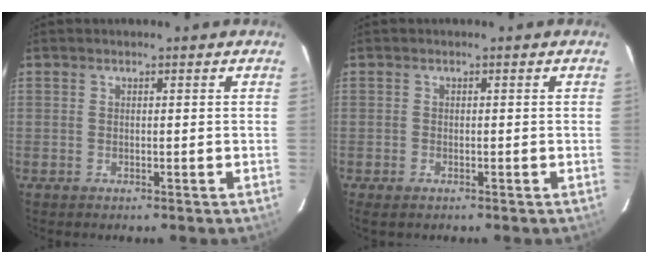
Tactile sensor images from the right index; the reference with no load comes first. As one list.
[{"total": 1.7, "force": [-1.1, 0.8, 0.9], "torque": [-0.019, -0.006, -0.021]}]